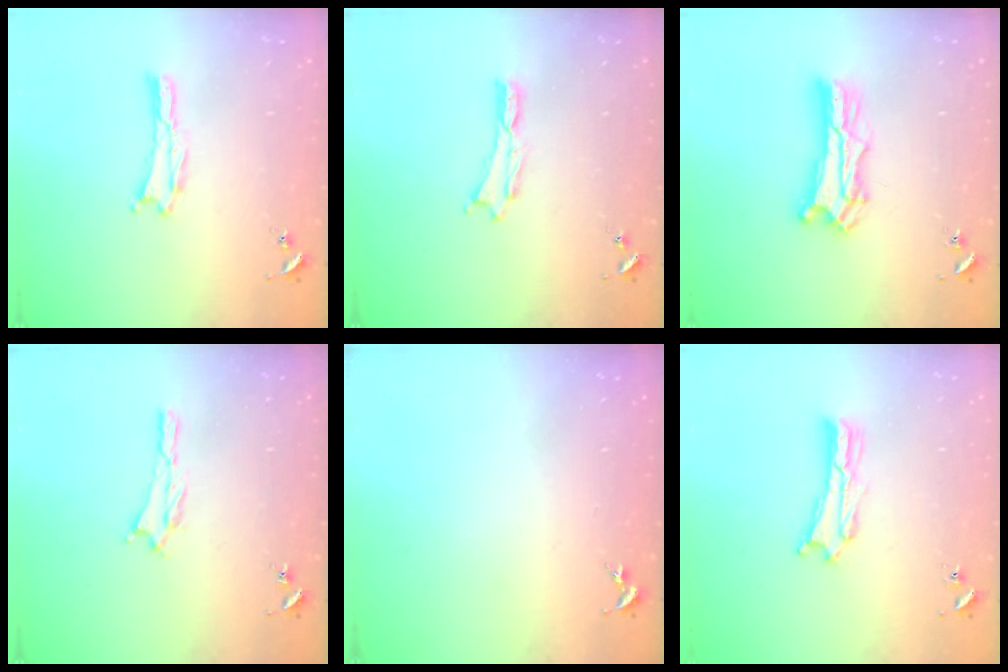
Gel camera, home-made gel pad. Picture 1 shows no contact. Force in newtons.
{"total": 0.0}
{"total": 6.6, "press": 6.6, "slide": 0.6}
{"total": 1.4, "press": 1.4, "slide": 0.3}
{"total": 0.0}
{"total": 1.8, "press": 1.8, "slide": 0.3}